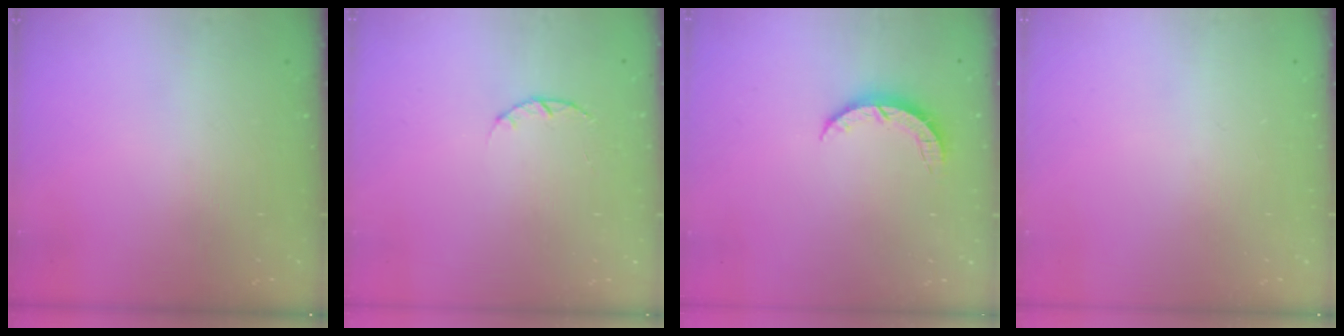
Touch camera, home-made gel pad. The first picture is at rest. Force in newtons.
{"total": 1.4, "press": 1.3, "slide": 0.3}
{"total": 3.6, "press": 3.6, "slide": 0.4}
{"total": 0.0}